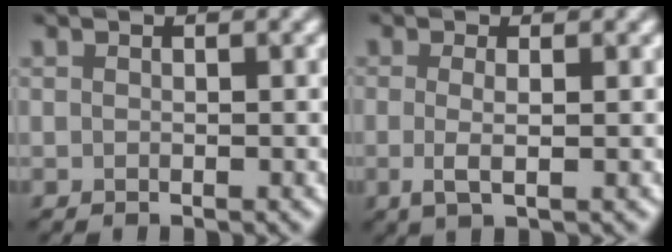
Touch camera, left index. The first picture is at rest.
{"total": 2.1, "force": [0.0, 0.5, 2.0], "torque": [-0.036, -0.002, -0.002]}